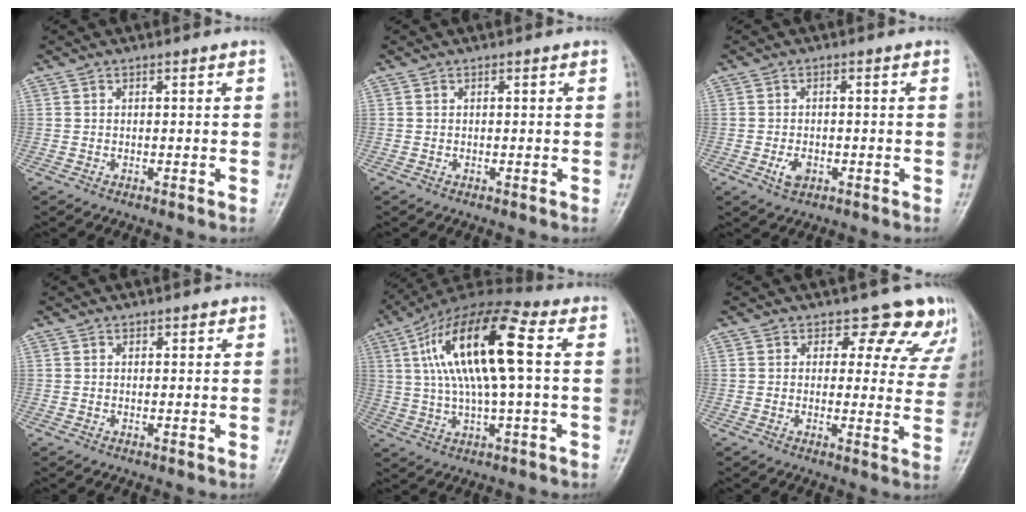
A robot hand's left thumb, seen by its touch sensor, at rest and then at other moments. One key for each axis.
{"total": 0.0}
{"total": 3.2, "fx": -1.2, "fy": 2.0, "fz": 2.1, "tx": -0.036, "ty": 0.005, "tz": -0.019}
{"total": 0.8, "fx": 0.5, "fy": 0.5, "fz": 0.4, "tx": 0.003, "ty": -0.001, "tz": 0.003}
{"total": 18.2, "fx": 3.4, "fy": 5.5, "fz": 17.0, "tx": -0.323, "ty": 0.026, "tz": 0.055}
{"total": 10.4, "fx": 8.6, "fy": 5.5, "fz": 2.2, "tx": 0.033, "ty": -0.045, "tz": 0.067}